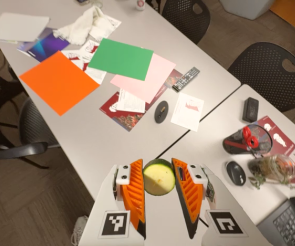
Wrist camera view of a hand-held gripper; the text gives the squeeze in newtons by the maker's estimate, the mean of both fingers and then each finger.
{"total": 10.2, "left": 10.5, "right": 9.8}